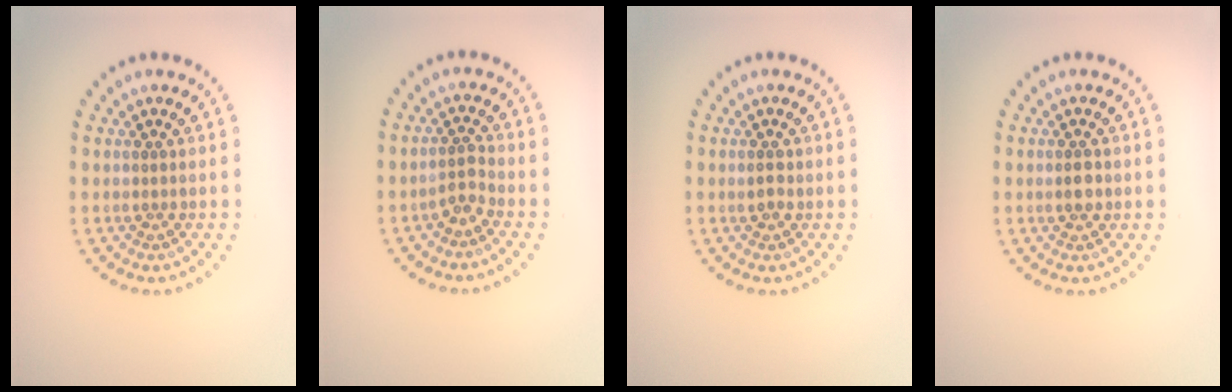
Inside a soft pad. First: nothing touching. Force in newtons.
{"total": 1.6, "press": 1.2, "slide": 1.1}
{"total": 1.1, "press": 1.1, "slide": 0.2}
{"total": 1.5, "press": 1.5, "slide": 0.3}